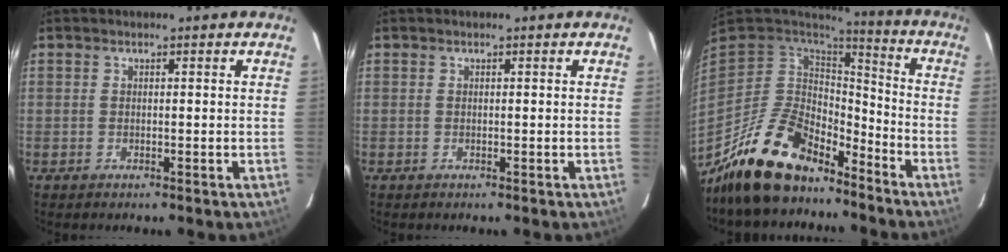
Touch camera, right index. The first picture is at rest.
{"total": 0.0}
{"total": 17.0, "force": [-13.1, 7.3, 8.1], "torque": [-0.174, -0.013, -0.229]}